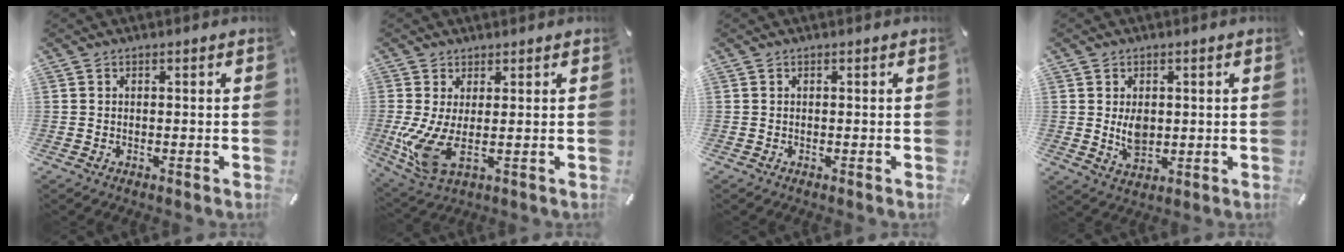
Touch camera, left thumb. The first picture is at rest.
{"total": 8.4, "force": [0.5, 3.1, 7.8], "torque": [-0.190, -0.029, 0.012]}
{"total": 0.0}
{"total": 5.5, "force": [0.7, 3.9, 3.8], "torque": [-0.065, -0.009, 0.007]}